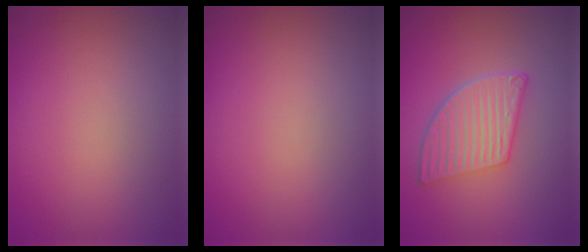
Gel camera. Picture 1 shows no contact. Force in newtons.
{"total": 0.0}
{"total": 5.5, "press": 4.1, "slide": 3.7}